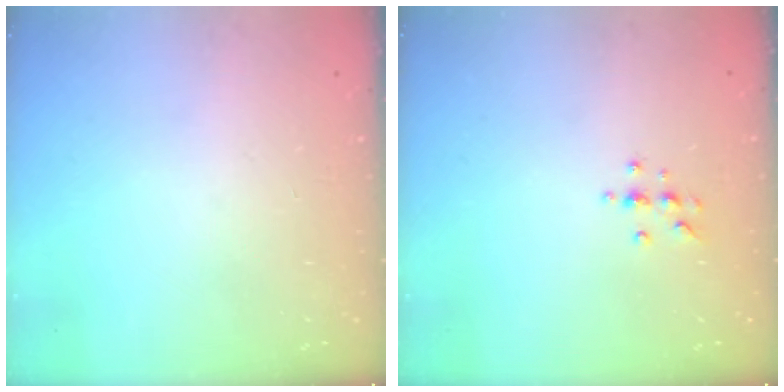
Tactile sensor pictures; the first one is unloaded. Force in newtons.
{"total": 5.6, "press": 5.5, "slide": 0.7}